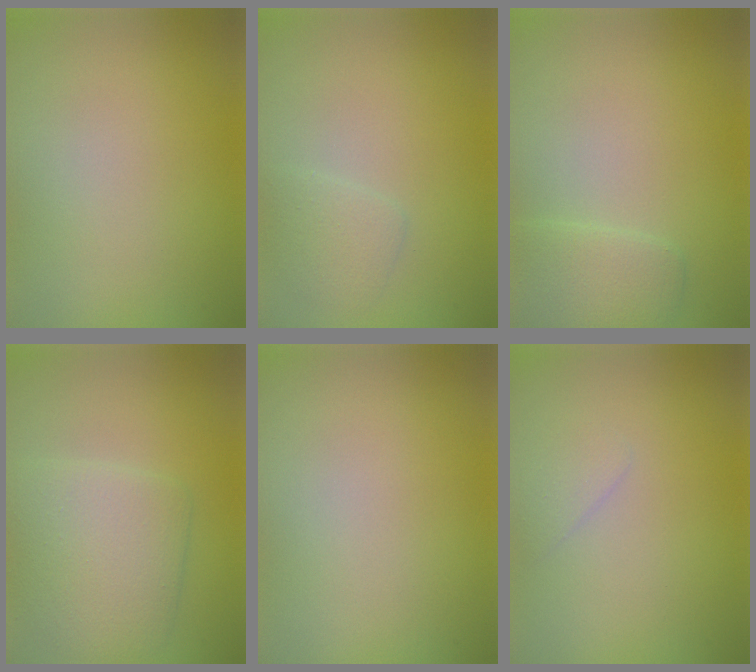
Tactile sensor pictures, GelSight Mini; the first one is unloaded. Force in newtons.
{"total": 1.5, "press": 1.5, "slide": 0.1}
{"total": 2.4, "press": 2.4, "slide": 0.1}
{"total": 5.0, "press": 5.0, "slide": 0.2}
{"total": 0.0}
{"total": 0.9, "press": 0.9, "slide": 0.0}